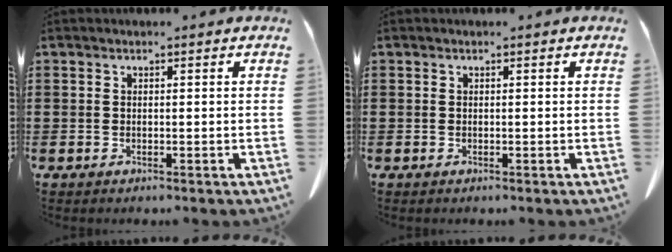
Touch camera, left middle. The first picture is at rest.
{"total": 0.0}